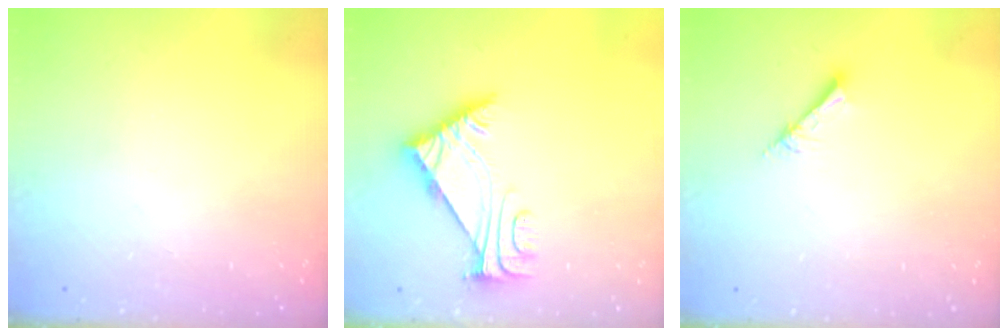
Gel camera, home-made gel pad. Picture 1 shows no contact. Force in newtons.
{"total": 6.1, "press": 6.0, "slide": 1.1}
{"total": 2.6, "press": 2.6, "slide": 0.1}